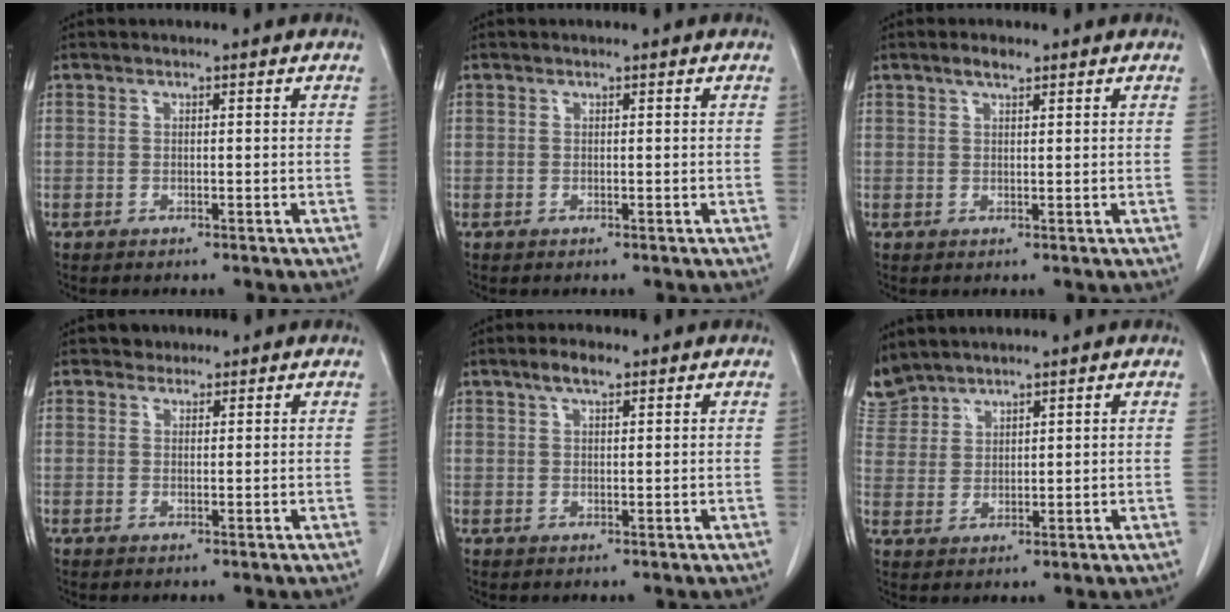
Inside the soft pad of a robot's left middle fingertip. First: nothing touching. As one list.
[{"total": 0.0}, {"total": 1.9, "force": [1.4, 0.6, 1.2], "torque": [-0.025, 0.005, 0.025]}, {"total": 1.4, "force": [1.1, 0.9, -0.2], "torque": [0.006, 0.003, 0.012]}, {"total": 3.0, "force": [2.0, 0.9, 2.0], "torque": [-0.042, 0.008, 0.037]}, {"total": 5.7, "force": [5.4, 1.7, 0.0], "torque": [-0.007, 0.012, 0.117]}]